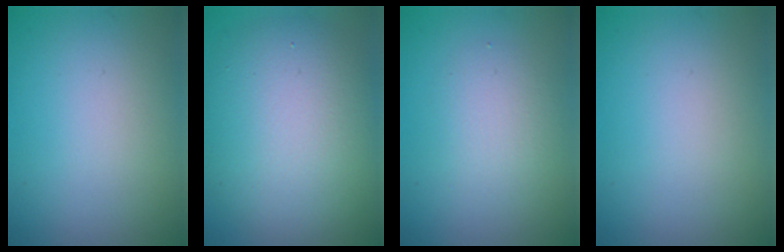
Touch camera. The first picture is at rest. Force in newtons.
{"total": 10.1, "press": 10.0, "slide": 0.6}
{"total": 2.4, "press": 2.4, "slide": 0.1}
{"total": 0.0}